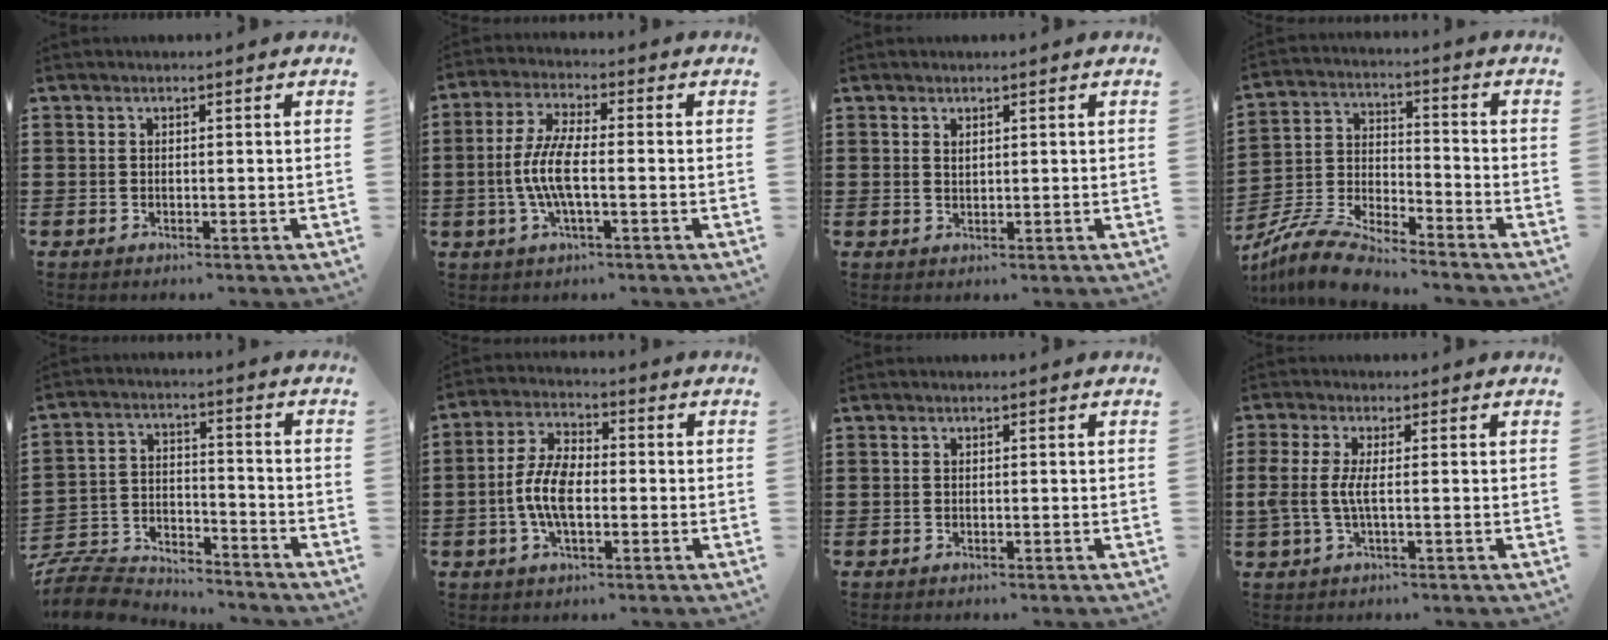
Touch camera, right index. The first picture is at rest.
{"total": 7.0, "force": [-1.4, 2.0, 6.5], "torque": [-0.148, -0.010, -0.034]}
{"total": 0.8, "force": [0.6, 0.5, 0.3], "torque": [-0.008, 0.003, 0.012]}
{"total": 8.1, "force": [-7.6, 0.6, 2.8], "torque": [-0.071, 0.002, -0.150]}
{"total": 8.5, "force": [-8.2, 1.7, 1.4], "torque": [-0.045, 0.012, -0.166]}
{"total": 7.1, "force": [-1.3, 3.5, 6.0], "torque": [-0.149, -0.005, -0.034]}
{"total": 0.0}
{"total": 3.8, "force": [-0.4, 0.7, 3.7], "torque": [-0.099, -0.012, -0.018]}